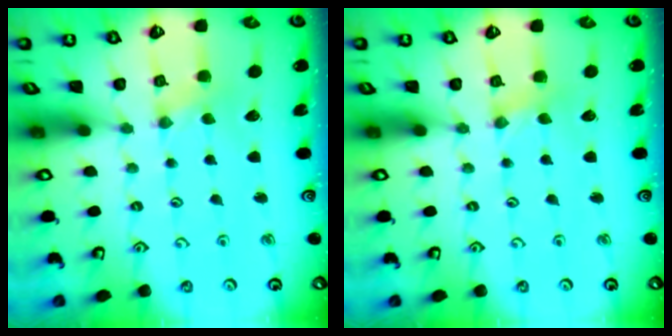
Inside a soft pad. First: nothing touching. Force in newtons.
{"total": 1.9, "press": 1.9, "slide": 0.3}